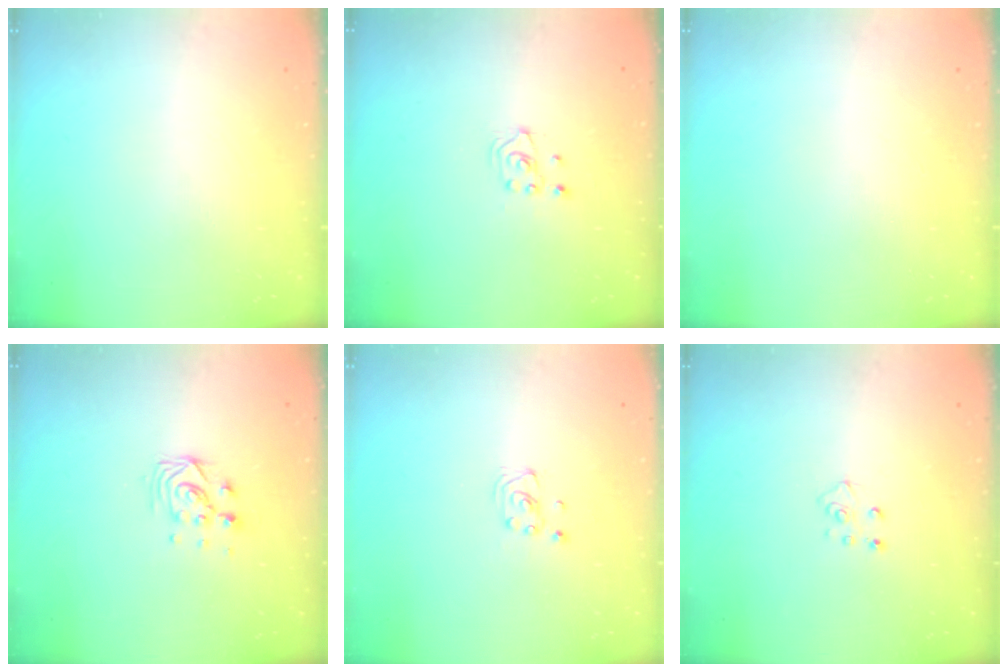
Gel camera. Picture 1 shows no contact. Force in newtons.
{"total": 2.5, "press": 2.4, "slide": 0.9}
{"total": 0.0}
{"total": 6.1, "press": 6.1, "slide": 0.3}
{"total": 2.3, "press": 2.3, "slide": 0.2}
{"total": 5.4, "press": 5.3, "slide": 0.4}